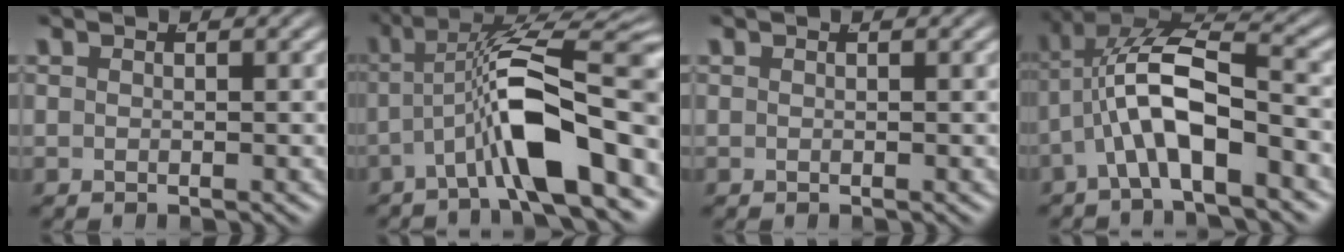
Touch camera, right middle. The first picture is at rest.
{"total": 9.2, "force": [-1.4, 3.1, 8.5], "torque": [-0.134, -0.011, -0.012]}
{"total": 0.0}
{"total": 7.2, "force": [-0.5, 3.8, 6.1], "torque": [-0.116, -0.016, -0.004]}